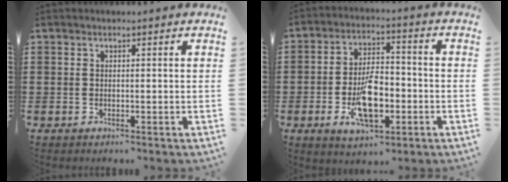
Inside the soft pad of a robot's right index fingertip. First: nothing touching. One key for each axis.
{"total": 9.6, "fx": -3.1, "fy": 4.4, "fz": 8.0, "tx": -0.146, "ty": 0.000, "tz": -0.053}